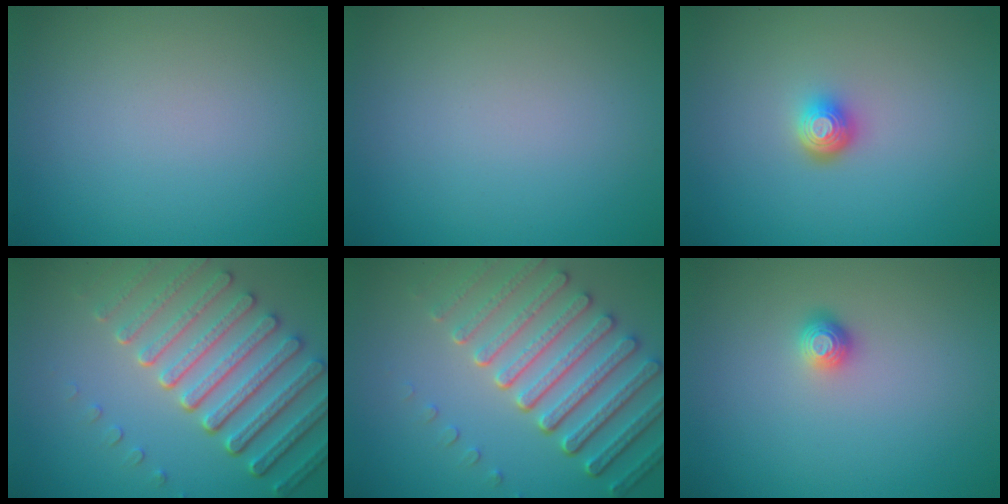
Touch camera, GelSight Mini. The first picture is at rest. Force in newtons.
{"total": 0.0}
{"total": 1.9, "press": 1.4, "slide": 1.3}
{"total": 7.5, "press": 5.7, "slide": 4.9}
{"total": 7.5, "press": 5.7, "slide": 4.9}
{"total": 1.1, "press": 1.0, "slide": 0.5}